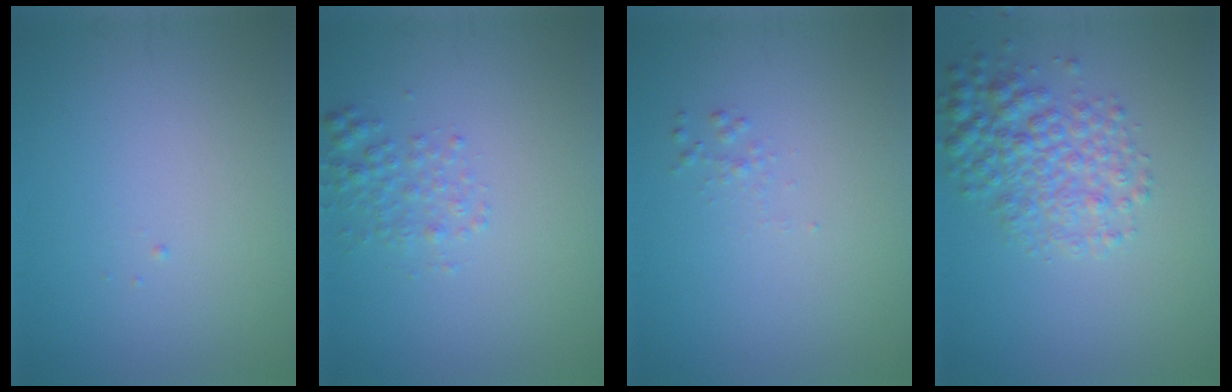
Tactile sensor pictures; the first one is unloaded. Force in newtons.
{"total": 1.7, "press": 1.7, "slide": 0.1}
{"total": 0.6, "press": 0.6, "slide": 0.0}
{"total": 4.4, "press": 4.4, "slide": 0.1}